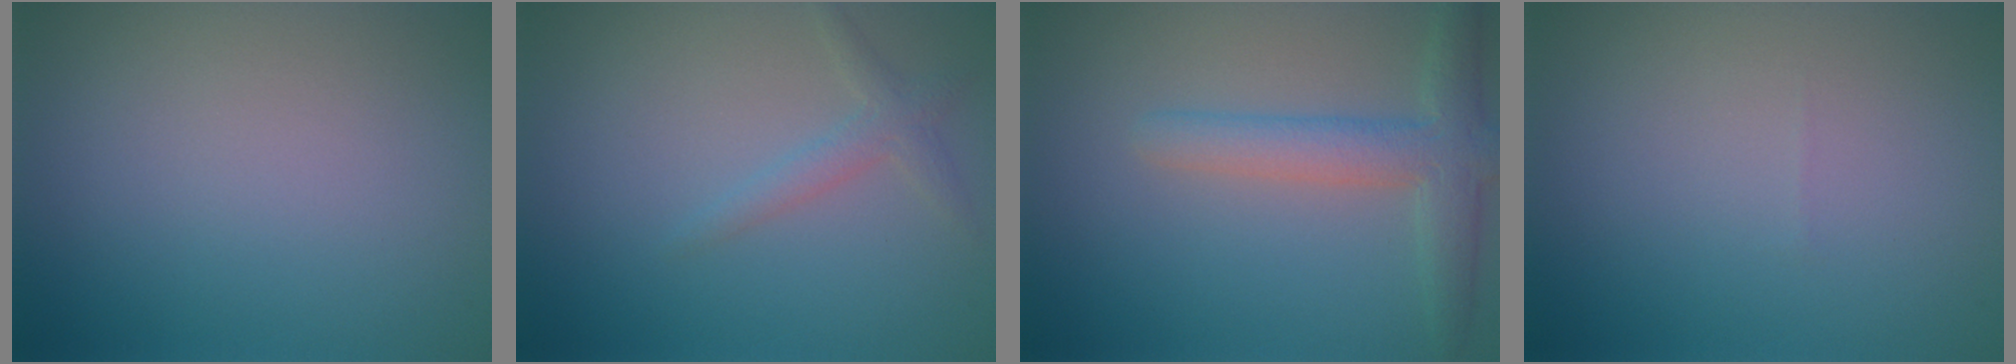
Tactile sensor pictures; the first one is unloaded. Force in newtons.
{"total": 1.7, "press": 1.7, "slide": 0.0}
{"total": 4.1, "press": 4.1, "slide": 0.3}
{"total": 0.0}